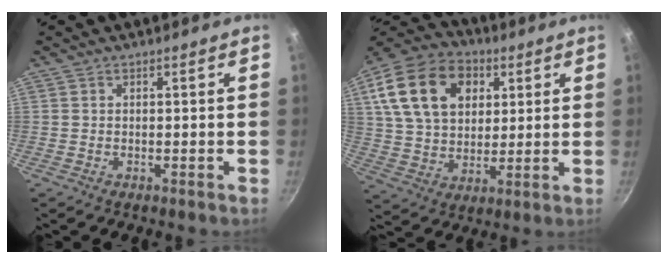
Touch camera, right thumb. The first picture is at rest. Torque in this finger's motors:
{"motor_torque": [0.13, 3.49, 1.11, 0.35, 0.41]}